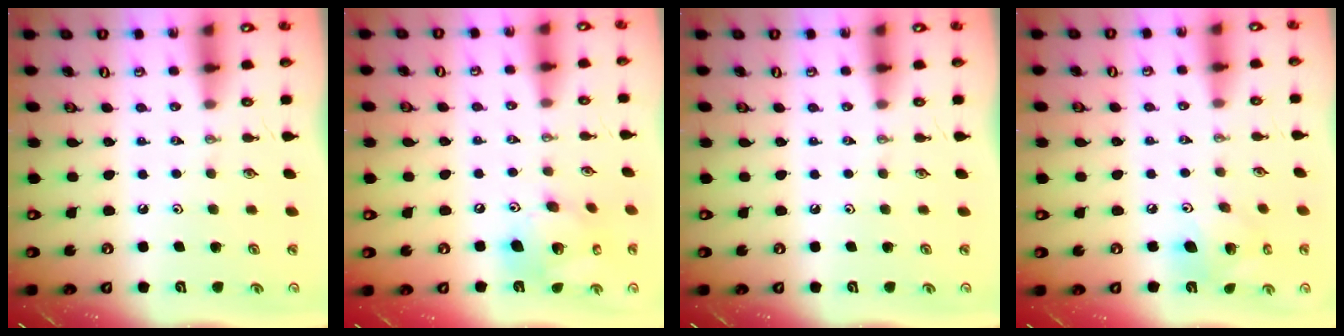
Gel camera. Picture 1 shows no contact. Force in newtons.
{"total": 17.3, "press": 16.9, "slide": 3.6}
{"total": 0.0}
{"total": 11.0, "press": 10.8, "slide": 1.9}